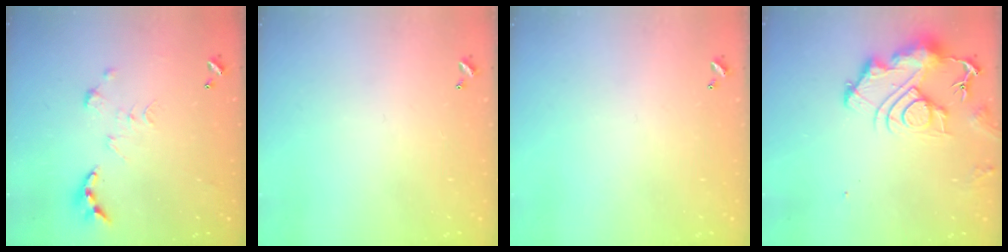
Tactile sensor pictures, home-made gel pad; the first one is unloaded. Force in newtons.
{"total": 0.0}
{"total": 0.0}
{"total": 12.2, "press": 12.1, "slide": 1.4}